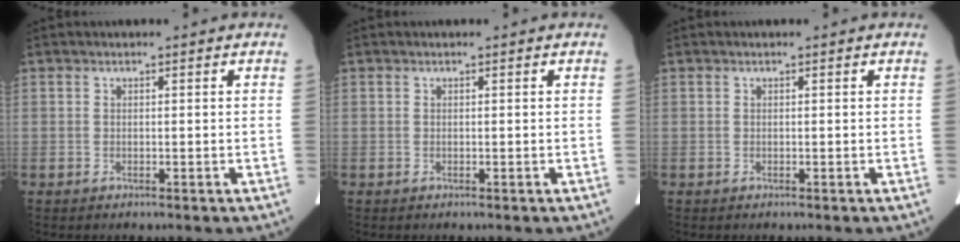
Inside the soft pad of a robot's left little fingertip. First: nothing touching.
{"total": 0.0}
{"total": 0.0}